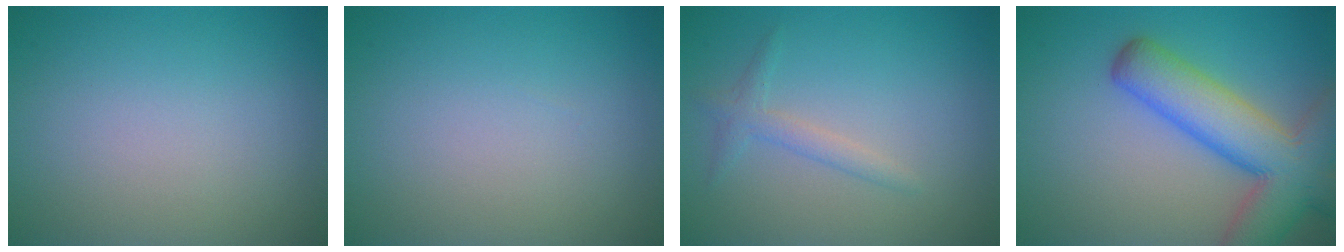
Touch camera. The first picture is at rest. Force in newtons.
{"total": 0.0}
{"total": 1.6, "press": 1.6, "slide": 0.1}
{"total": 9.2, "press": 9.2, "slide": 0.4}